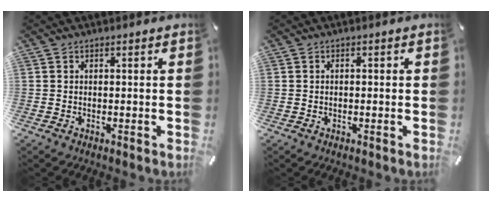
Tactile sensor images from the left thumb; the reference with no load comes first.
{"total": 0.6, "force": [-0.2, 0.3, 0.4], "torque": [-0.009, 0.000, -0.004]}